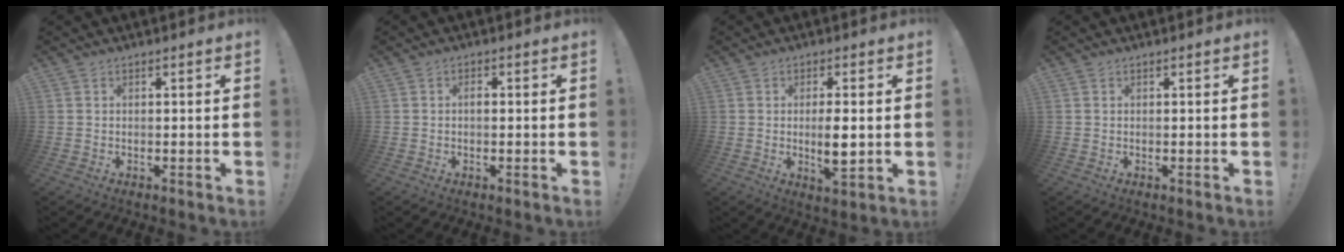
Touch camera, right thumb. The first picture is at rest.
{"total": 1.4, "force": [-0.5, 0.6, 1.1], "torque": [-0.022, 0.005, -0.010]}
{"total": 6.7, "force": [-0.4, 2.0, 6.4], "torque": [-0.107, -0.012, -0.009]}
{"total": 0.0}